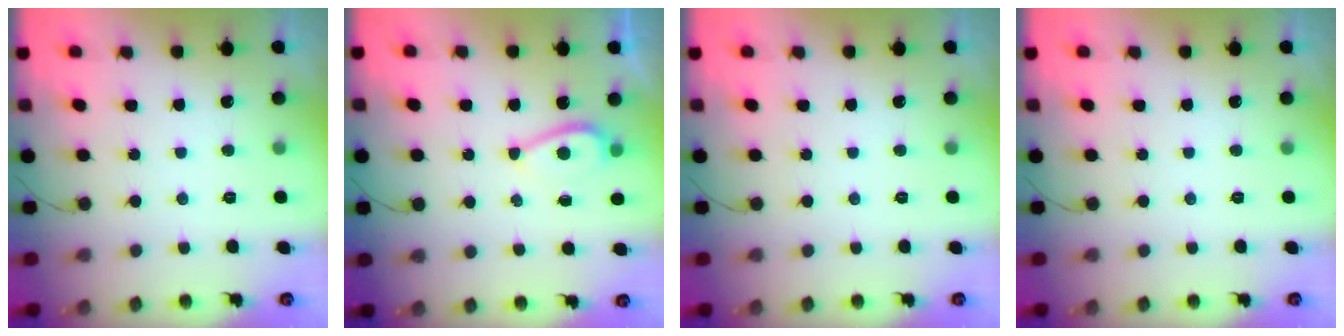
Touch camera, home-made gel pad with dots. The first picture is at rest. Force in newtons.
{"total": 4.3, "press": 3.7, "slide": 2.1}
{"total": 0.0}
{"total": 0.0}